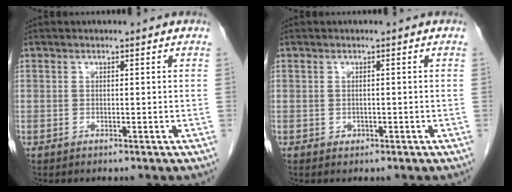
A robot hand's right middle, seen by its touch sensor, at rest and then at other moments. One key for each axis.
{"total": 0.6, "fx": -0.2, "fy": 0.6, "fz": 0.2, "tx": -0.005, "ty": 0.000, "tz": -0.001}